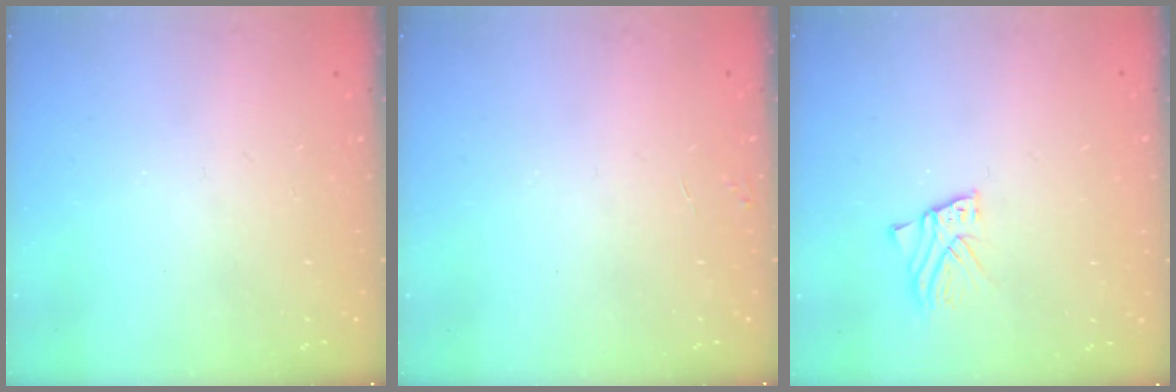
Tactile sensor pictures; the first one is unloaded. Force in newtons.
{"total": 2.9, "press": 2.9, "slide": 0.4}
{"total": 2.7, "press": 2.7, "slide": 0.2}